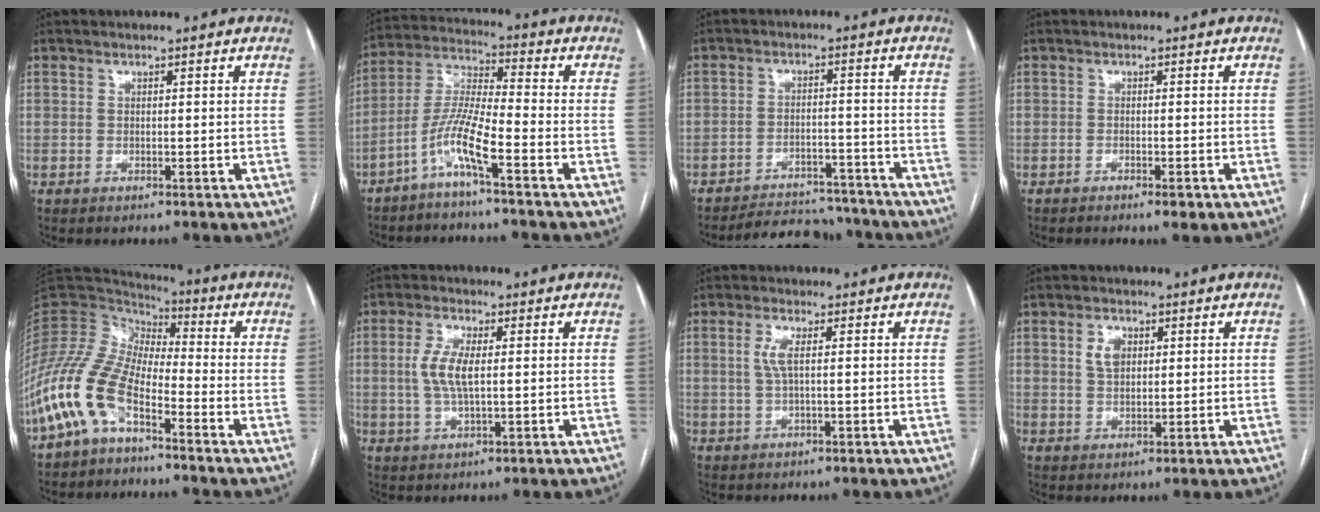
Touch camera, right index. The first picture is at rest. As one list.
[{"total": 8.1, "force": [-4.6, -0.2, 6.7], "torque": [-0.148, 0.001, -0.099]}, {"total": 10.7, "force": [-10.1, 3.1, 1.6], "torque": [-0.014, 0.007, -0.140]}, {"total": 1.6, "force": [-1.0, 0.3, 1.2], "torque": [-0.019, -0.002, -0.014]}, {"total": 10.7, "force": [-6.1, 4.5, 7.5], "torque": [-0.179, 0.016, -0.130]}, {"total": 5.6, "force": [0.6, 1.8, 5.3], "torque": [-0.119, 0.001, 0.013]}, {"total": 2.8, "force": [0.5, 0.5, 2.7], "torque": [-0.065, 0.002, 0.012]}, {"total": 3.7, "force": [1.3, 2.3, 2.5], "torque": [-0.049, 0.007, 0.027]}]